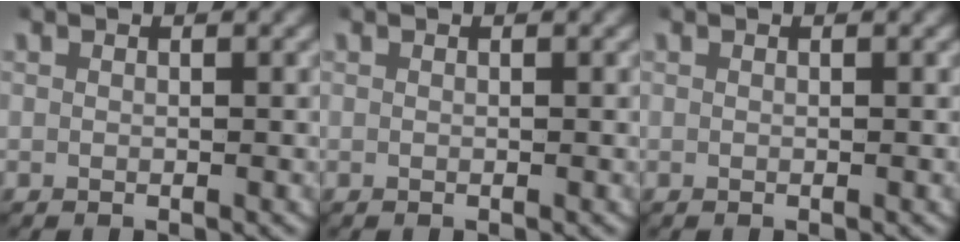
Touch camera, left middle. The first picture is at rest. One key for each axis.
{"total": 0.0}
{"total": 0.0}